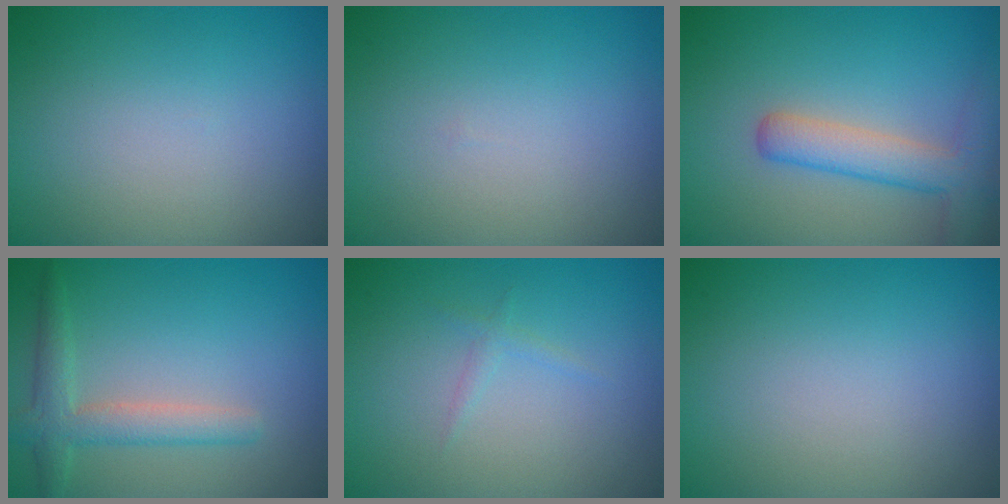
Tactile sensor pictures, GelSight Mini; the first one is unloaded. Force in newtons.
{"total": 0.0}
{"total": 4.1, "press": 4.1, "slide": 0.2}
{"total": 3.1, "press": 3.0, "slide": 0.1}
{"total": 0.8, "press": 0.8, "slide": 0.0}
{"total": 0.0}